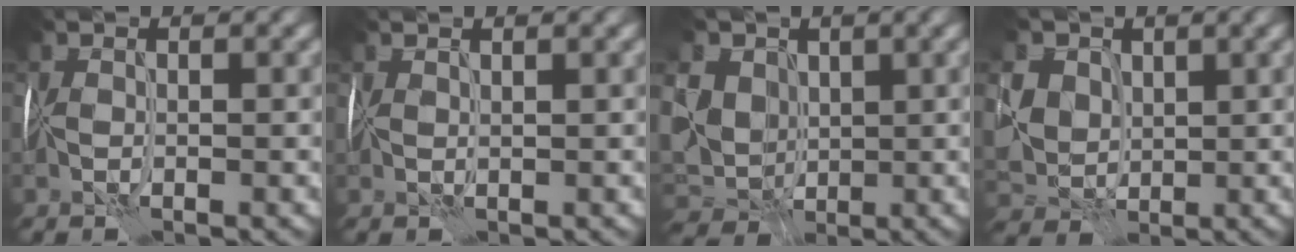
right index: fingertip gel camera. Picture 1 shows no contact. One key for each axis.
{"total": 1.4, "fx": 1.3, "fy": -0.1, "fz": 0.3, "tx": 0.001, "ty": 0.008, "tz": 0.024}
{"total": 8.7, "fx": 3.3, "fy": 7.4, "fz": 3.1, "tx": -0.080, "ty": 0.024, "tz": 0.036}
{"total": 5.9, "fx": 3.2, "fy": 4.8, "fz": 1.3, "tx": -0.041, "ty": 0.028, "tz": 0.054}